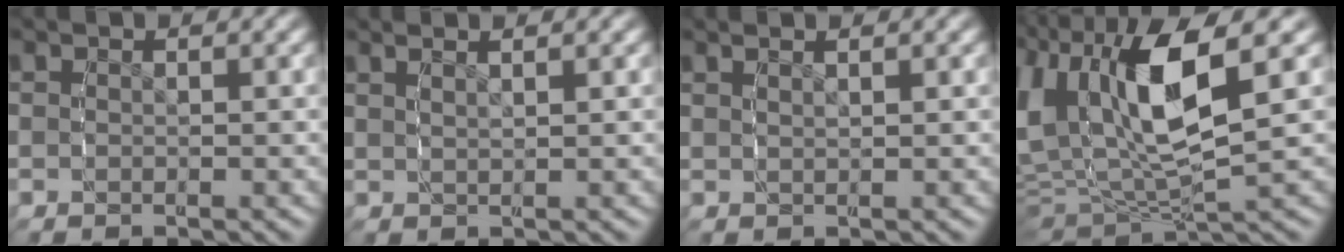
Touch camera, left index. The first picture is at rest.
{"total": 2.3, "force": [1.7, 0.7, 1.3], "torque": [-0.019, 0.009, 0.025]}
{"total": 1.6, "force": [1.3, 0.4, 0.9], "torque": [-0.012, 0.006, 0.020]}
{"total": 11.0, "force": [0.9, 7.4, 8.2], "torque": [-0.179, -0.013, 0.014]}